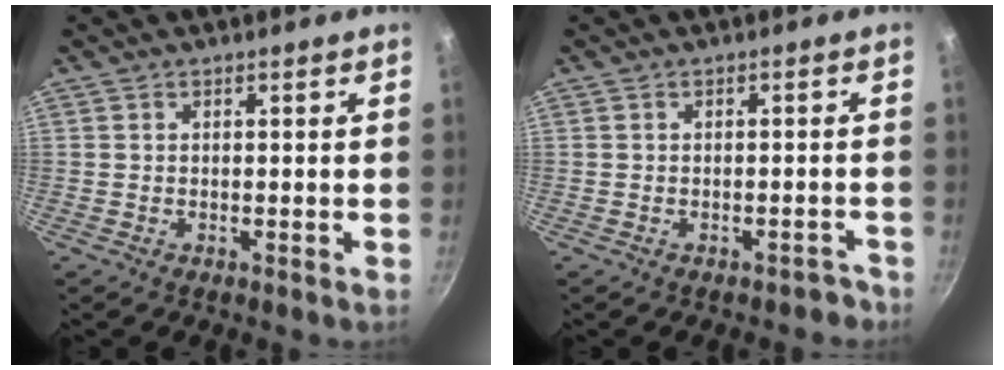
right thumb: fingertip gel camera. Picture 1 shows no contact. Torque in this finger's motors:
{"motor_torque": [0.79, -0.02, -0.20, 0.09, 0.09]}